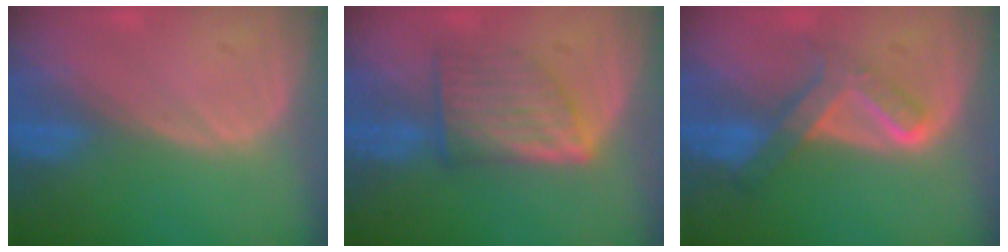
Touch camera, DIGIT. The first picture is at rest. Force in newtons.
{"total": 7.1, "press": 6.4, "slide": 2.9}
{"total": 6.7, "press": 5.7, "slide": 3.5}